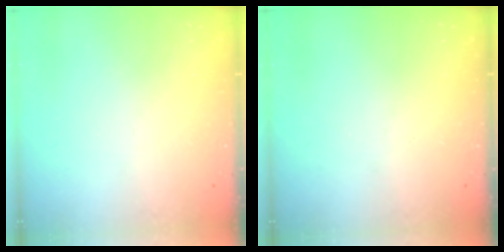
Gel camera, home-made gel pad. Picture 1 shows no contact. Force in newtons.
{"total": 0.0}